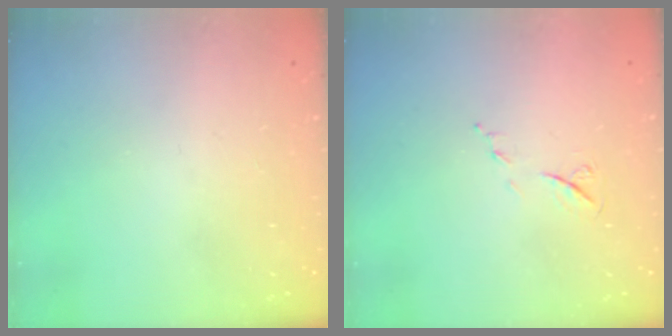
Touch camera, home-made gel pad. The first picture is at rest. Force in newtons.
{"total": 6.1, "press": 5.9, "slide": 1.5}